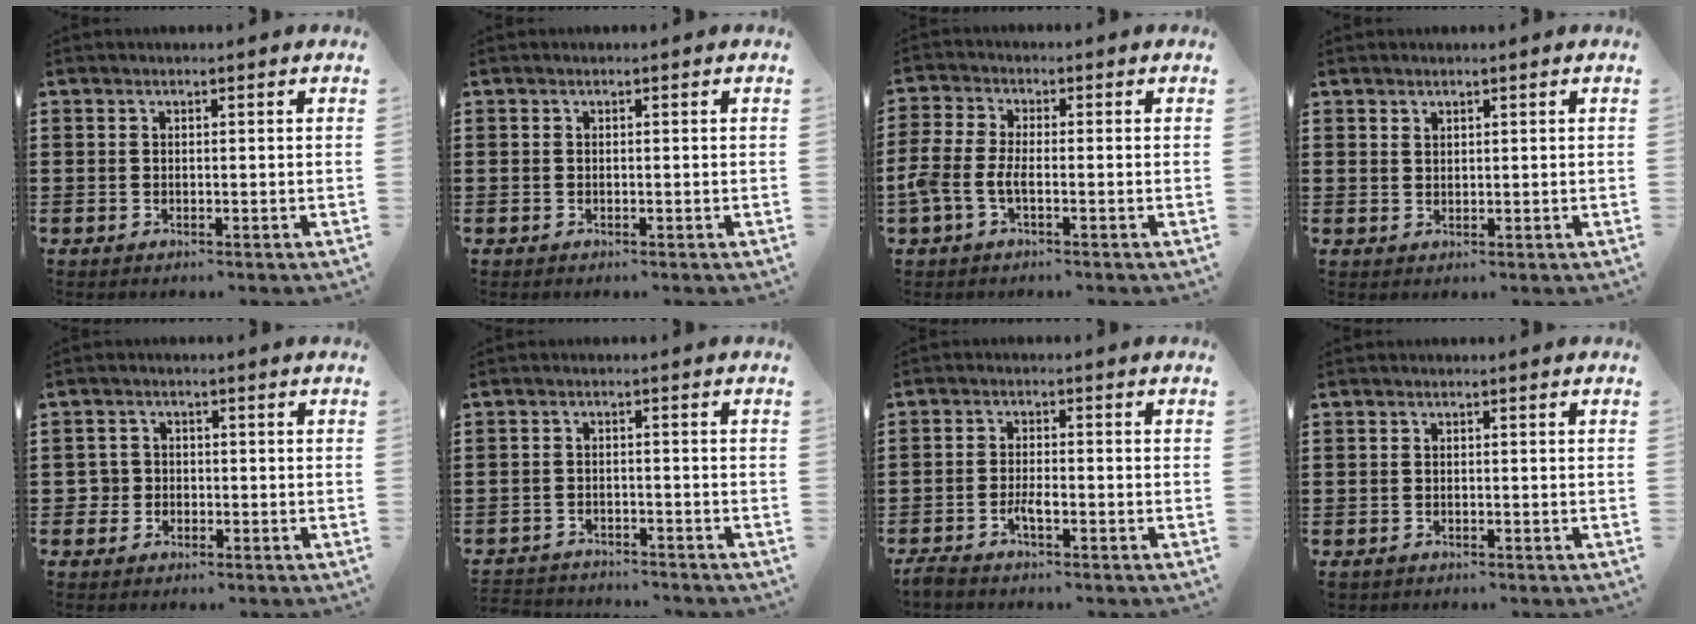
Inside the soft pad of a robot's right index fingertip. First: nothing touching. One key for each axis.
{"total": 0.0}
{"total": 3.9, "fx": -1.7, "fy": 1.4, "fz": 3.2, "tx": -0.090, "ty": -0.008, "tz": -0.041}
{"total": 1.2, "fx": 1.0, "fy": 0.6, "fz": 0.1, "tx": -0.004, "ty": 0.002, "tz": 0.020}
{"total": 2.4, "fx": -0.9, "fy": 2.2, "fz": 0.5, "tx": -0.025, "ty": 0.001, "tz": -0.025}
{"total": 2.5, "fx": -2.5, "fy": 0.2, "fz": -0.2, "tx": -0.006, "ty": -0.001, "tz": -0.056}
{"total": 2.8, "fx": -1.9, "fy": 0.6, "fz": 2.0, "tx": -0.048, "ty": -0.001, "tz": -0.039}
{"total": 0.6, "fx": -0.5, "fy": 0.3, "fz": 0.2, "tx": -0.005, "ty": 0.000, "tz": -0.010}